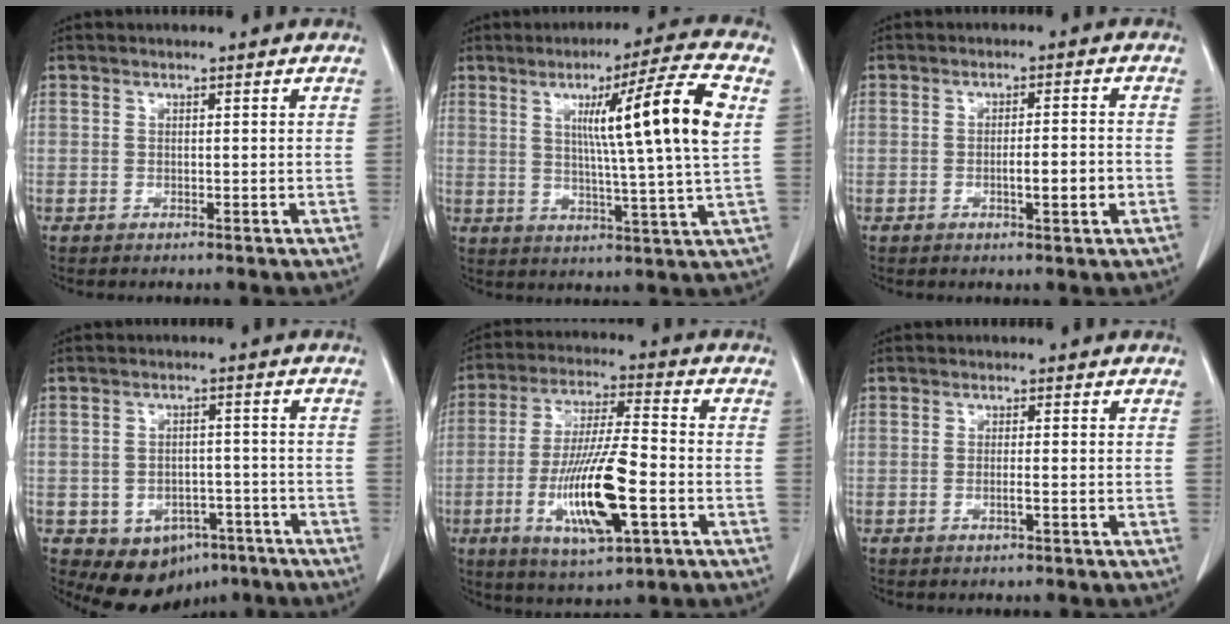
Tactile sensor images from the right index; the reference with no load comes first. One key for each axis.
{"total": 14.4, "fx": 3.7, "fy": -1.7, "fz": 13.8, "tx": -0.211, "ty": 0.001, "tz": 0.054}
{"total": 4.2, "fx": -1.3, "fy": 0.4, "fz": 4.0, "tx": -0.062, "ty": -0.002, "tz": -0.018}
{"total": 8.5, "fx": -5.0, "fy": 6.0, "fz": 3.4, "tx": -0.044, "ty": 0.017, "tz": -0.060}
{"total": 14.7, "fx": -4.4, "fy": 2.5, "fz": 13.8, "tx": -0.270, "ty": -0.013, "tz": -0.074}
{"total": 1.2, "fx": -0.5, "fy": -0.1, "fz": 1.1, "tx": -0.022, "ty": 0.000, "tz": -0.010}